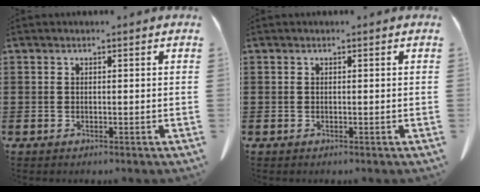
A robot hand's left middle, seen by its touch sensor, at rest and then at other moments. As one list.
[{"total": 0.0}]